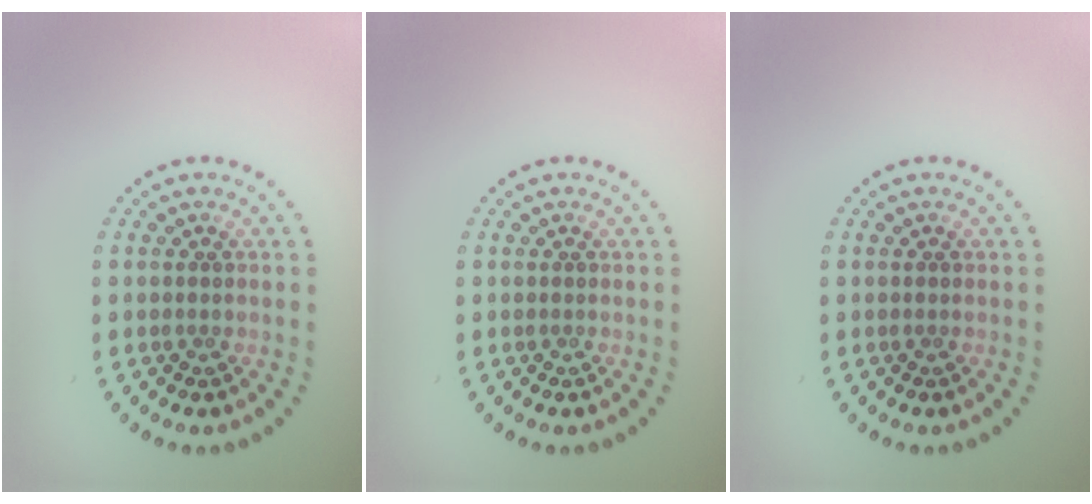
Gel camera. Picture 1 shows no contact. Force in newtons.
{"total": 0.0}
{"total": 0.0}